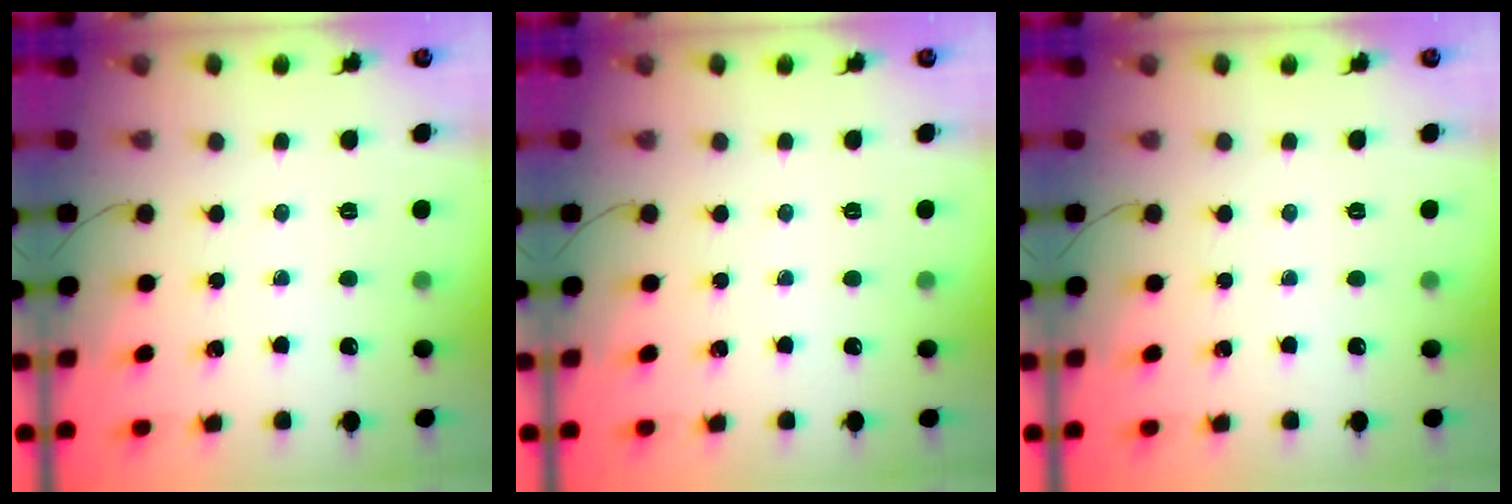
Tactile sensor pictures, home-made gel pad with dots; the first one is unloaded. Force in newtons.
{"total": 0.0}
{"total": 0.0}